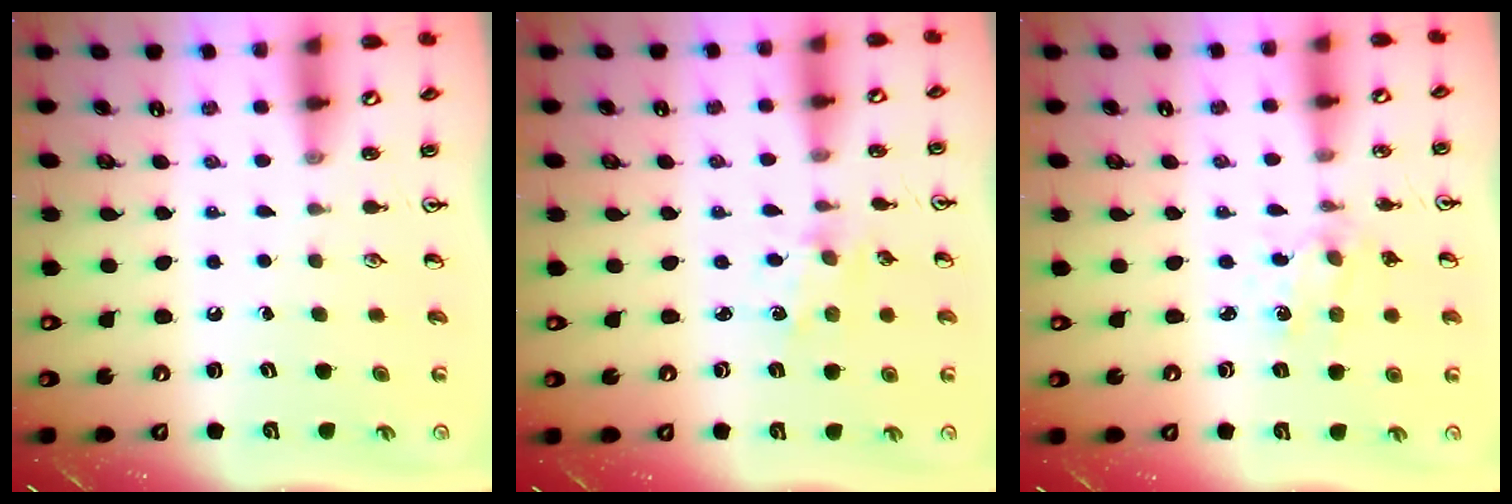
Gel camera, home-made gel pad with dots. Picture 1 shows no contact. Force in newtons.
{"total": 1.3, "press": 1.3, "slide": 0.2}
{"total": 1.4, "press": 1.4, "slide": 0.3}